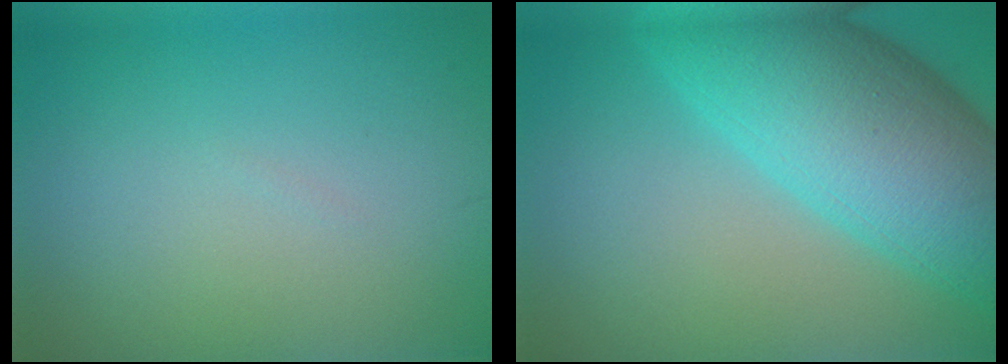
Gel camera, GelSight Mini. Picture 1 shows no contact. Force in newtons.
{"total": 13.3, "press": 13.3, "slide": 0.4}